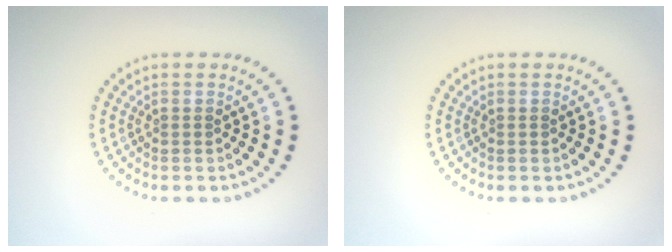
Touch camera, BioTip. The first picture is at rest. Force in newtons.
{"total": 0.0}